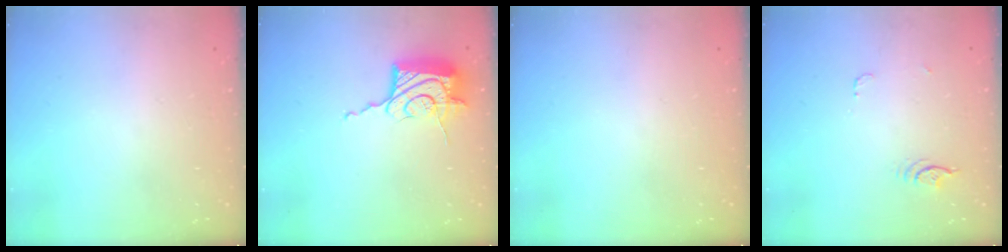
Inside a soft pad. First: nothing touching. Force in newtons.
{"total": 17.2, "press": 17.1, "slide": 0.7}
{"total": 0.0}
{"total": 3.9, "press": 3.6, "slide": 1.7}